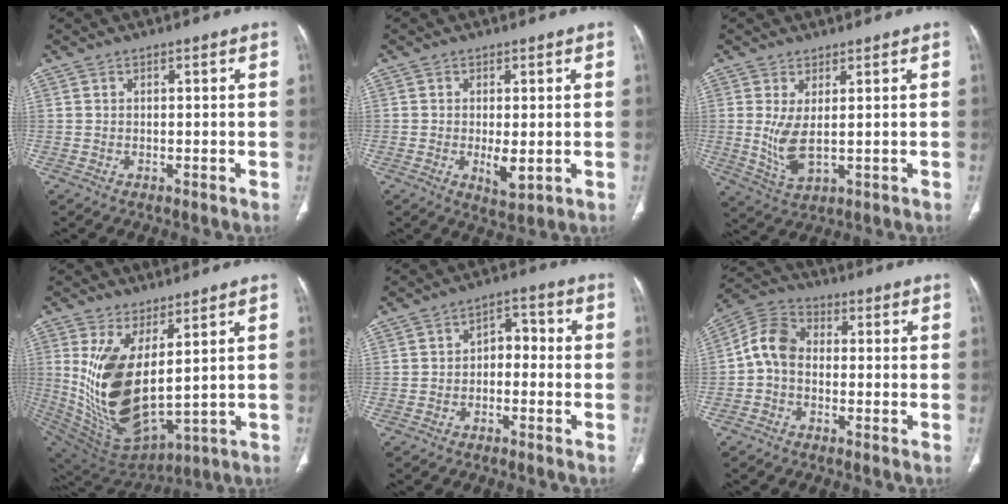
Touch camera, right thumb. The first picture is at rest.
{"total": 4.2, "force": [-0.6, 1.6, 3.8], "torque": [-0.065, -0.013, -0.005]}
{"total": 5.9, "force": [0.6, 2.2, 5.4], "torque": [-0.120, -0.018, 0.022]}
{"total": 17.1, "force": [3.6, 7.7, 14.8], "torque": [-0.287, -0.043, 0.099]}
{"total": 4.7, "force": [-1.1, 3.2, 3.2], "torque": [-0.030, 0.030, -0.028]}
{"total": 7.2, "force": [-0.9, 5.2, 4.9], "torque": [-0.084, 0.024, -0.032]}